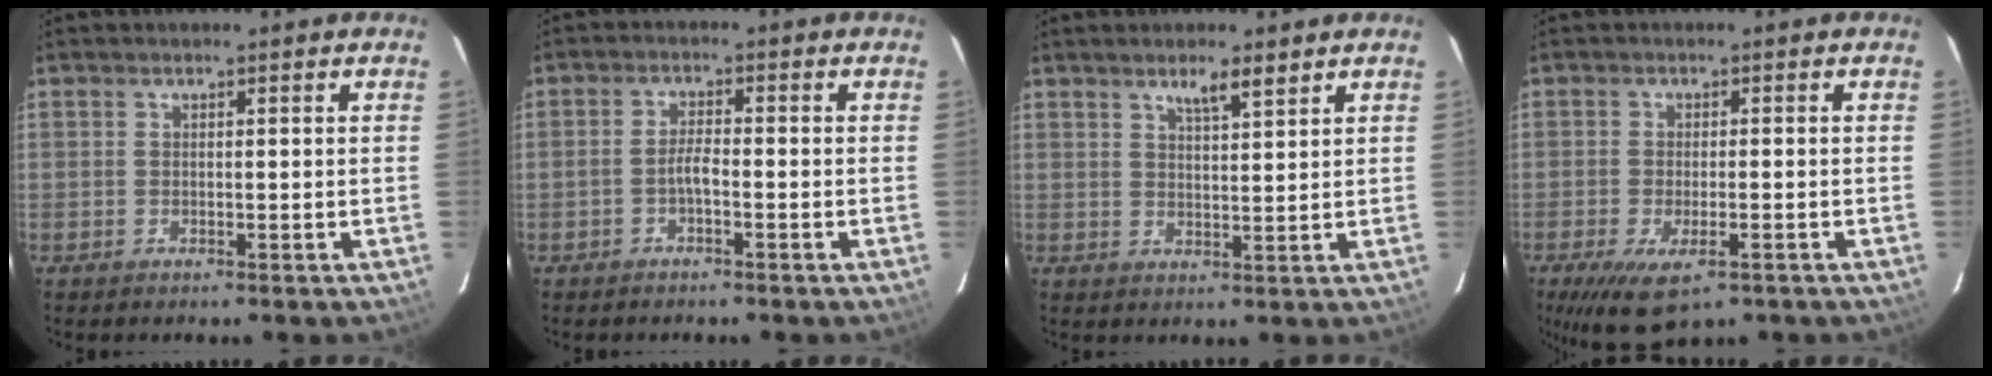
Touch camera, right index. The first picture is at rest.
{"total": 2.3, "force": [-1.3, 0.3, 1.9], "torque": [-0.040, 0.007, -0.026]}
{"total": 3.9, "force": [2.9, 0.6, 2.6], "torque": [-0.041, 0.001, 0.050]}
{"total": 8.8, "force": [-5.1, 3.3, 6.4], "torque": [-0.131, -0.030, -0.080]}